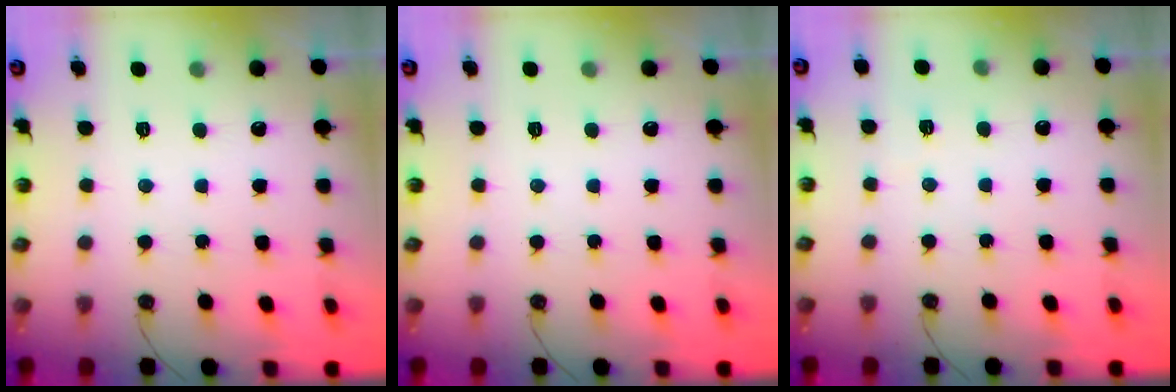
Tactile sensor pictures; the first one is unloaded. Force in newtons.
{"total": 0.0}
{"total": 2.3, "press": 1.3, "slide": 1.9}